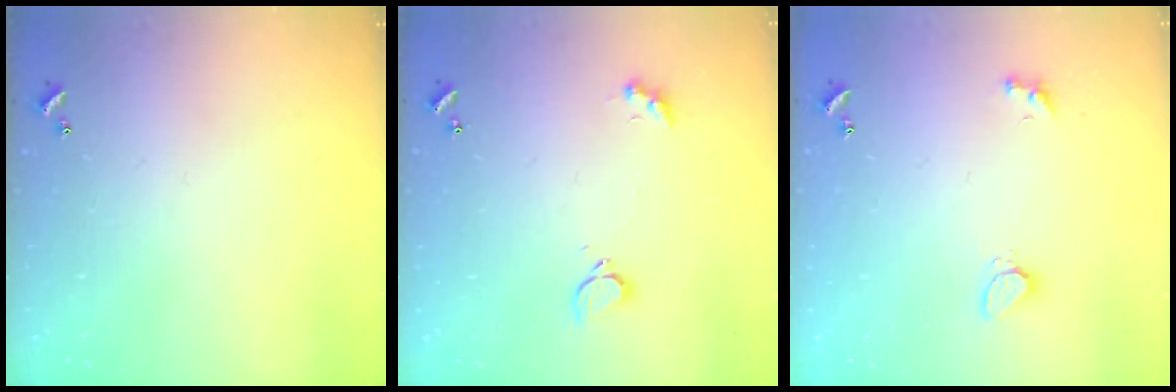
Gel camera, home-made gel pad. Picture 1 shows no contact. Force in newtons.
{"total": 2.9, "press": 2.9, "slide": 0.6}
{"total": 2.1, "press": 2.0, "slide": 0.6}